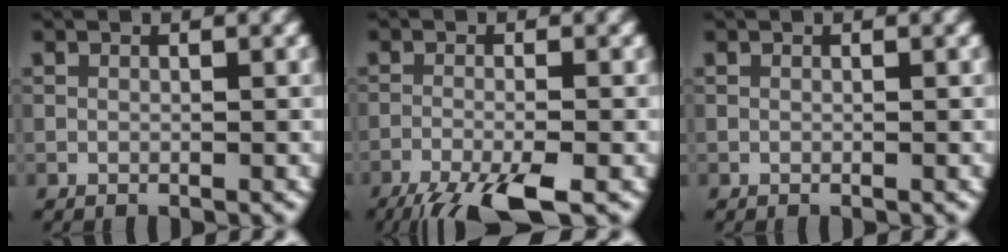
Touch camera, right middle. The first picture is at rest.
{"total": 6.9, "force": [-4.8, 1.3, 4.8], "torque": [-0.077, -0.017, -0.092]}
{"total": 0.0}